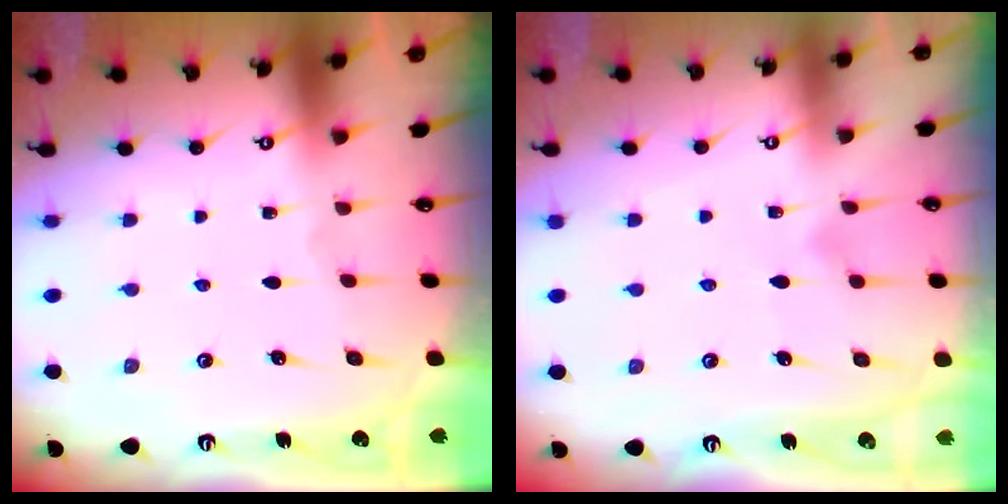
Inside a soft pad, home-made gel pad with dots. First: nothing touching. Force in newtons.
{"total": 7.5, "press": 7.5, "slide": 0.2}